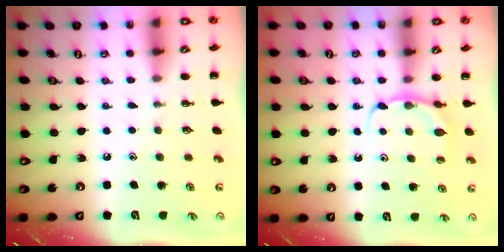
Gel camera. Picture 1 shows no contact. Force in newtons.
{"total": 5.4, "press": 5.4, "slide": 0.4}